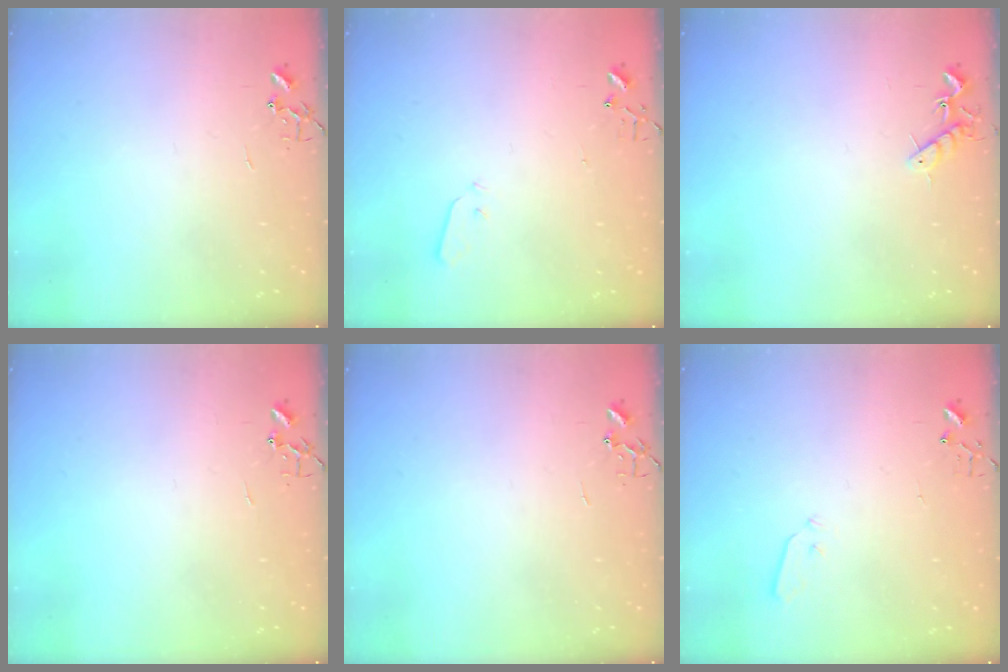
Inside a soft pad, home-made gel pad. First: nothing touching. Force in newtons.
{"total": 2.9, "press": 2.8, "slide": 0.8}
{"total": 7.0, "press": 6.9, "slide": 0.9}
{"total": 0.0}
{"total": 0.0}
{"total": 3.5, "press": 3.5, "slide": 0.6}